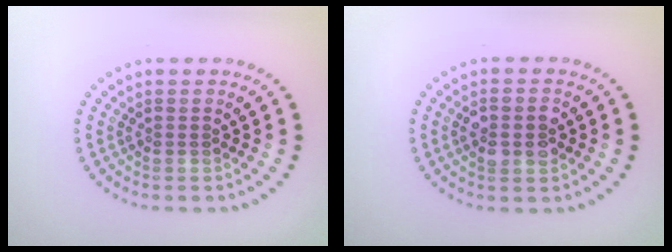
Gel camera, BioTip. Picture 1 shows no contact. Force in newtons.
{"total": 2.9, "press": 2.8, "slide": 0.3}